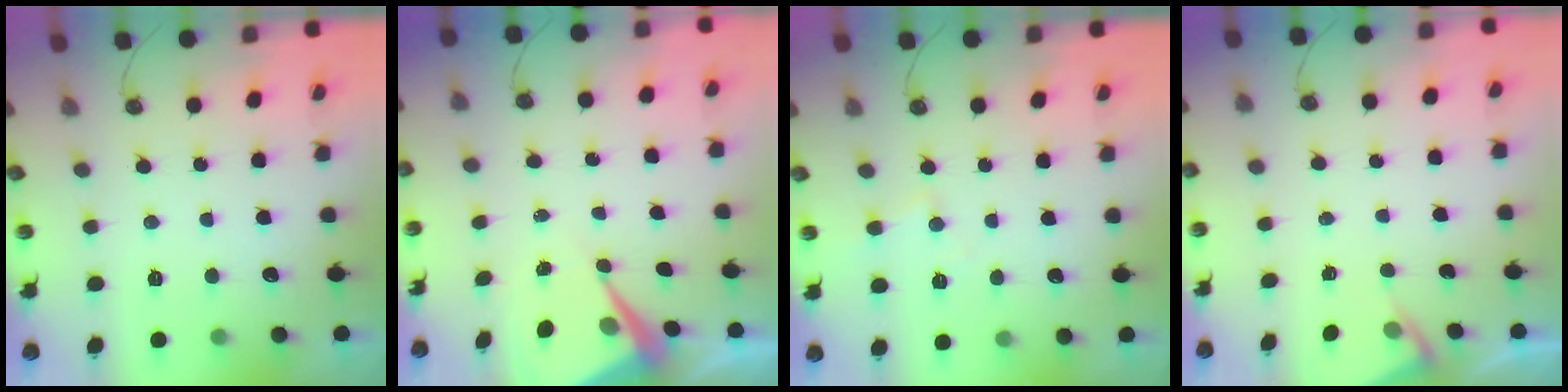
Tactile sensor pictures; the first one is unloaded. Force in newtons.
{"total": 7.1, "press": 7.0, "slide": 0.5}
{"total": 4.9, "press": 4.8, "slide": 0.6}
{"total": 2.6, "press": 2.6, "slide": 0.4}